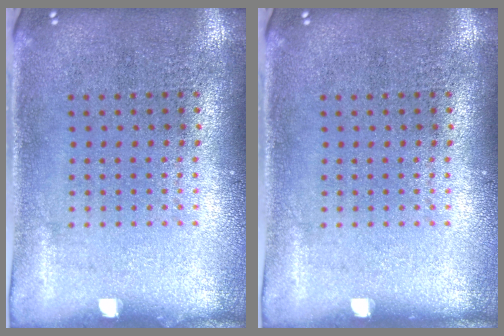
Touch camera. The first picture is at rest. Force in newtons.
{"total": 0.0}